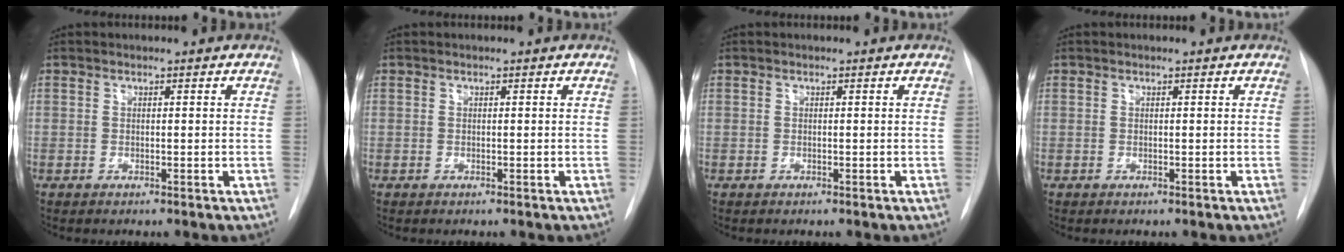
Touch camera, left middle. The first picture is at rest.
{"total": 0.0}
{"total": 0.0}
{"total": 0.0}